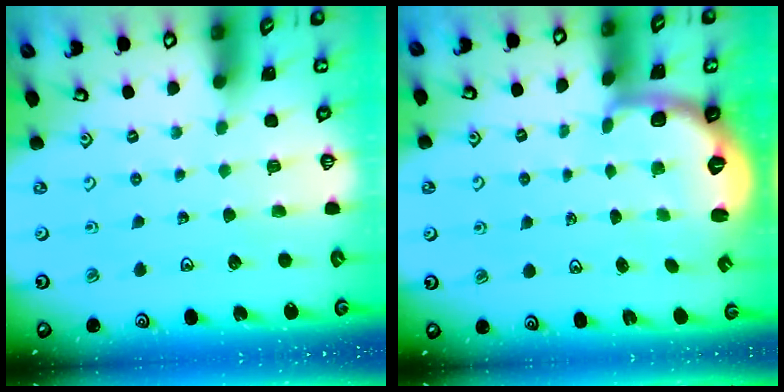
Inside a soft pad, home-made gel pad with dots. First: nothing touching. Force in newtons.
{"total": 2.6, "press": 1.6, "slide": 2.1}